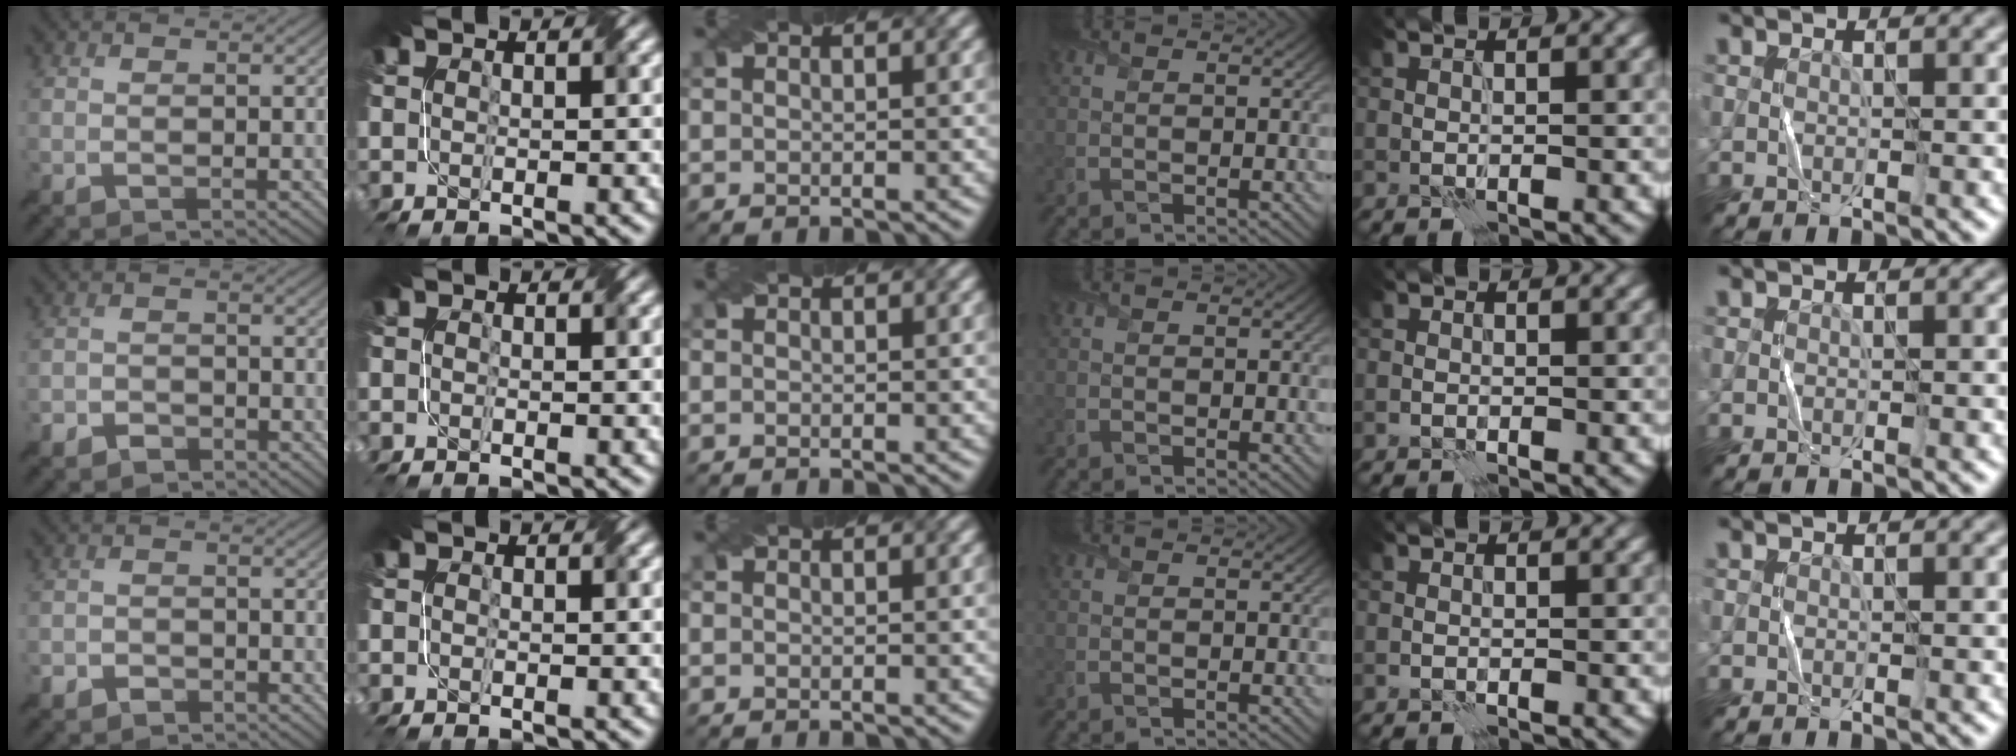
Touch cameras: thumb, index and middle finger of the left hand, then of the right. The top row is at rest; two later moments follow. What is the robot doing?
{"motion": "fold", "object": "bubble wrap"}